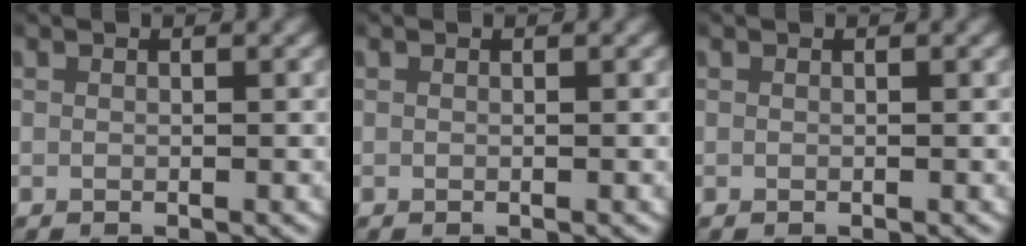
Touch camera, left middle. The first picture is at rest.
{"total": 0.0}
{"total": 0.0}